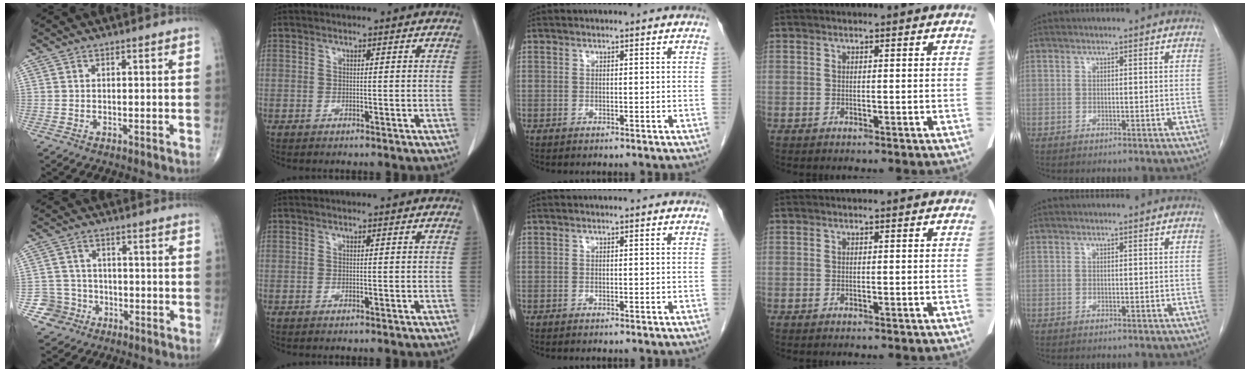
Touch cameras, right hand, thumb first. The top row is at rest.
{"thumb": {"total": 5.4, "force": [-2.4, 4.9, -0.3], "torque": [0.039, 0.019, -0.044]}}